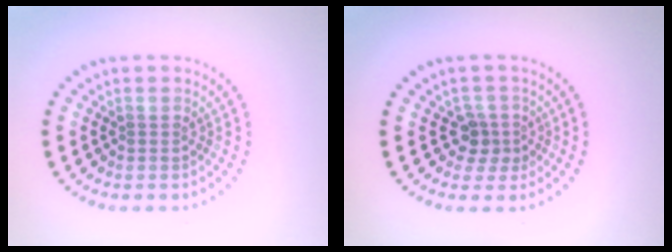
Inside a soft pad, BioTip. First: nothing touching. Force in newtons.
{"total": 2.3, "press": 1.7, "slide": 1.5}